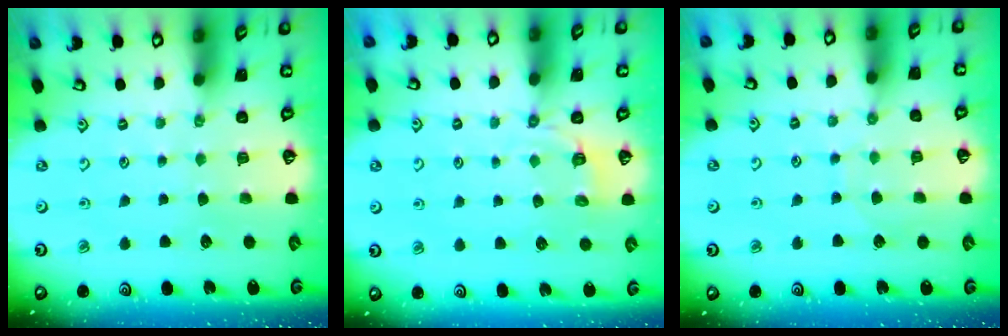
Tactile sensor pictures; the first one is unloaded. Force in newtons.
{"total": 2.9, "press": 2.0, "slide": 2.1}
{"total": 6.5, "press": 6.5, "slide": 0.5}